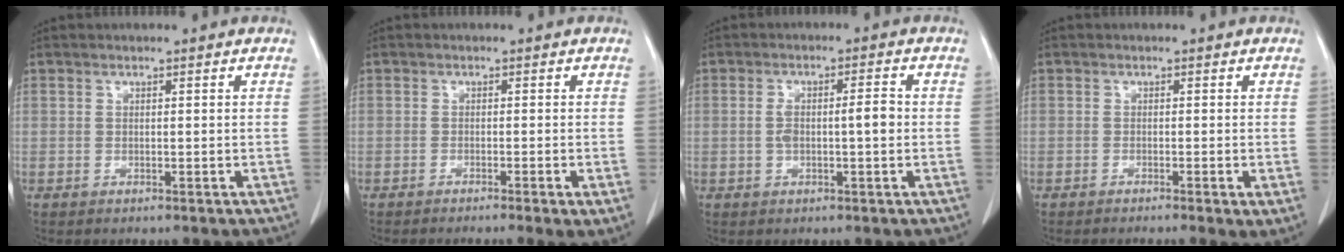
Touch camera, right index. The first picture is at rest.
{"total": 4.1, "force": [-2.4, -0.1, 3.3], "torque": [-0.037, -0.012, -0.036]}
{"total": 4.7, "force": [-0.2, 1.1, 4.6], "torque": [-0.089, 0.015, -0.001]}
{"total": 2.8, "force": [-1.4, 0.2, 2.4], "torque": [-0.028, -0.008, -0.023]}